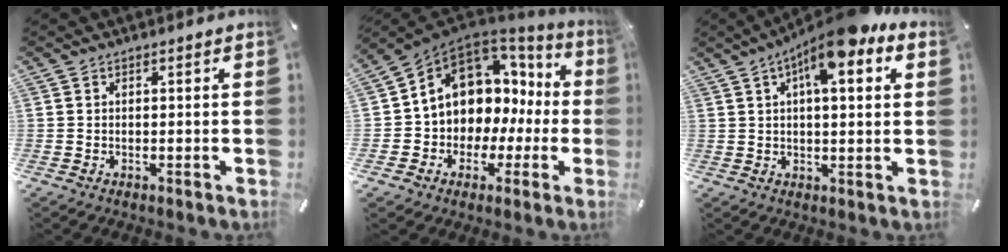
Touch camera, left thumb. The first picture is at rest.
{"total": 10.3, "force": [3.8, 8.7, 4.1], "torque": [-0.087, -0.037, 0.072]}
{"total": 12.0, "force": [6.6, 3.2, 9.4], "torque": [-0.151, -0.028, 0.110]}